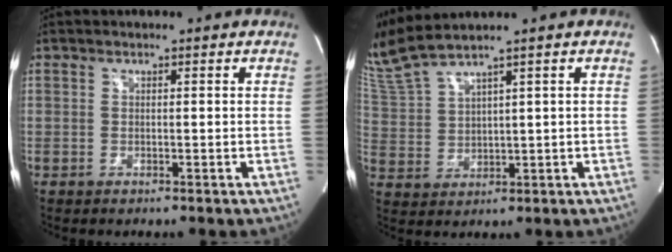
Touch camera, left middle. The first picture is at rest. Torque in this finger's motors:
{"motor_torque": [0.06, -0.87, 0.28, 0.10]}